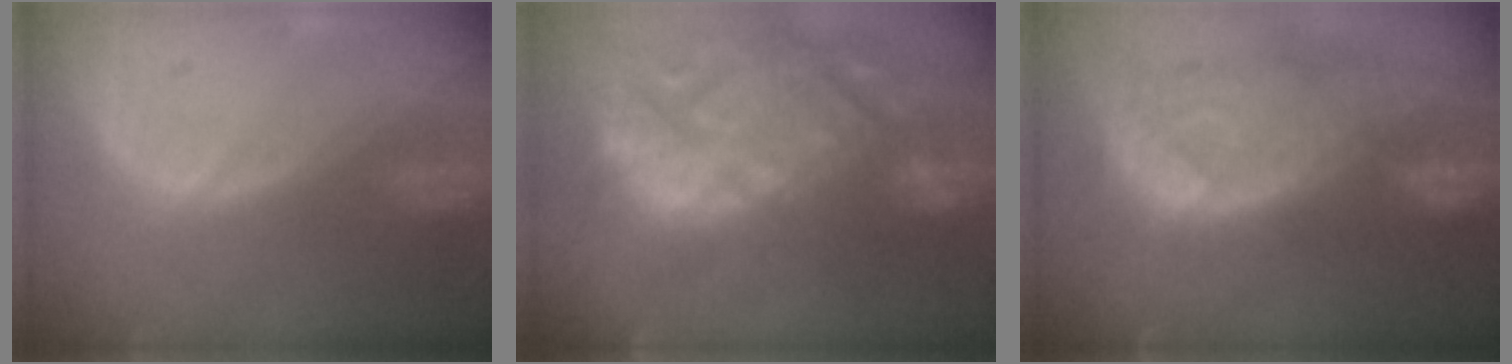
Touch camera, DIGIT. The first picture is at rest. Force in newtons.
{"total": 15.3, "press": 13.0, "slide": 8.0}
{"total": 10.9, "press": 9.6, "slide": 5.2}